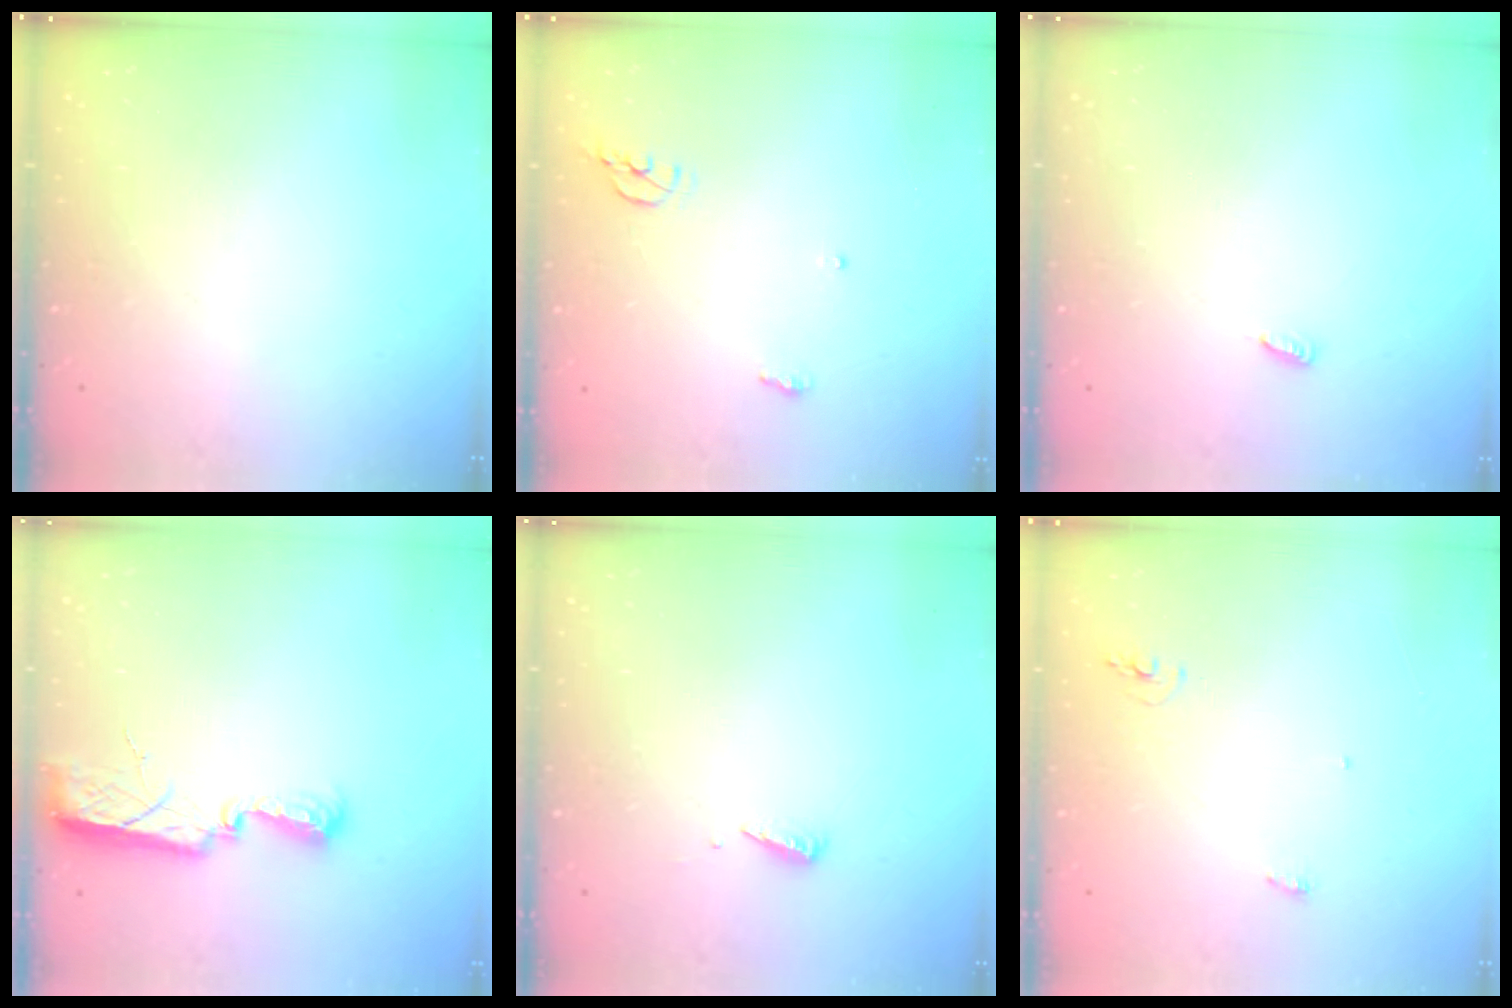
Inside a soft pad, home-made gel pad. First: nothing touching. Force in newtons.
{"total": 7.2, "press": 5.3, "slide": 4.9}
{"total": 3.2, "press": 3.2, "slide": 0.5}
{"total": 10.7, "press": 9.0, "slide": 5.8}
{"total": 2.5, "press": 2.5, "slide": 0.1}
{"total": 7.6, "press": 4.3, "slide": 6.2}